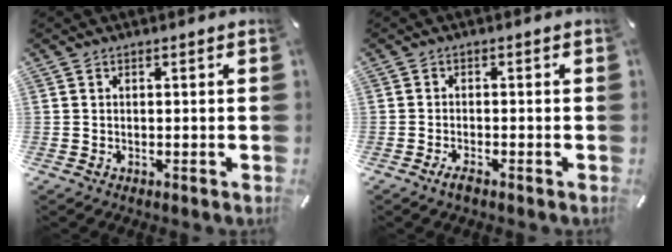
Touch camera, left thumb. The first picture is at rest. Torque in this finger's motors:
{"motor_torque": [-0.07, 0.09, 0.00, 0.00, 0.00]}